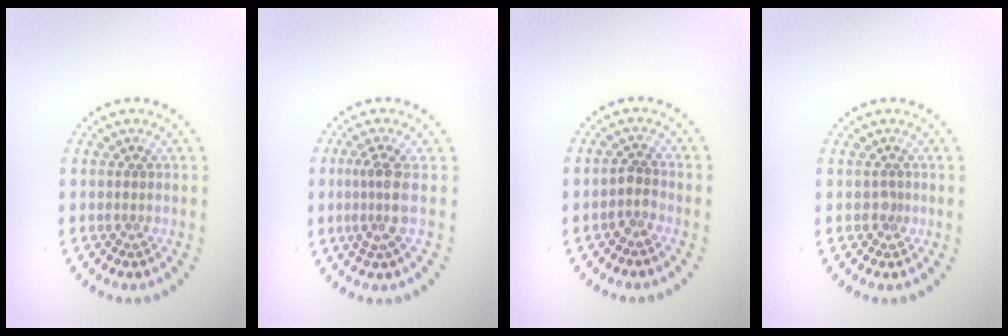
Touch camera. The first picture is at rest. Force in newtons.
{"total": 2.6, "press": 1.9, "slide": 1.8}
{"total": 1.4, "press": 1.1, "slide": 0.8}
{"total": 0.8, "press": 0.6, "slide": 0.6}